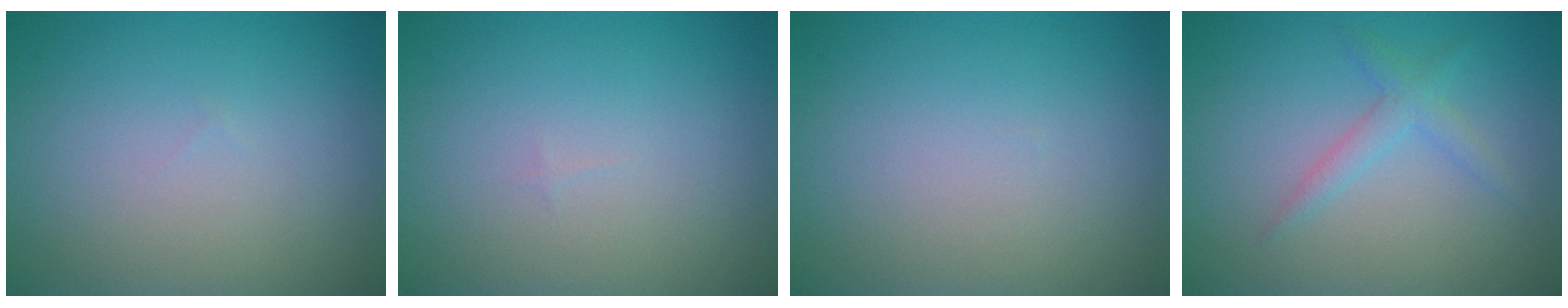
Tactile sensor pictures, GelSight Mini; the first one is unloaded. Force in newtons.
{"total": 0.0}
{"total": 0.0}
{"total": 1.9, "press": 1.9, "slide": 0.0}